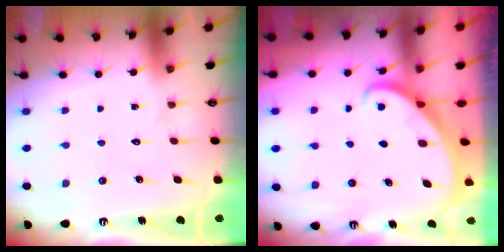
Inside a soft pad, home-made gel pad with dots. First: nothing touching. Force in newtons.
{"total": 2.4, "press": 2.4, "slide": 0.2}